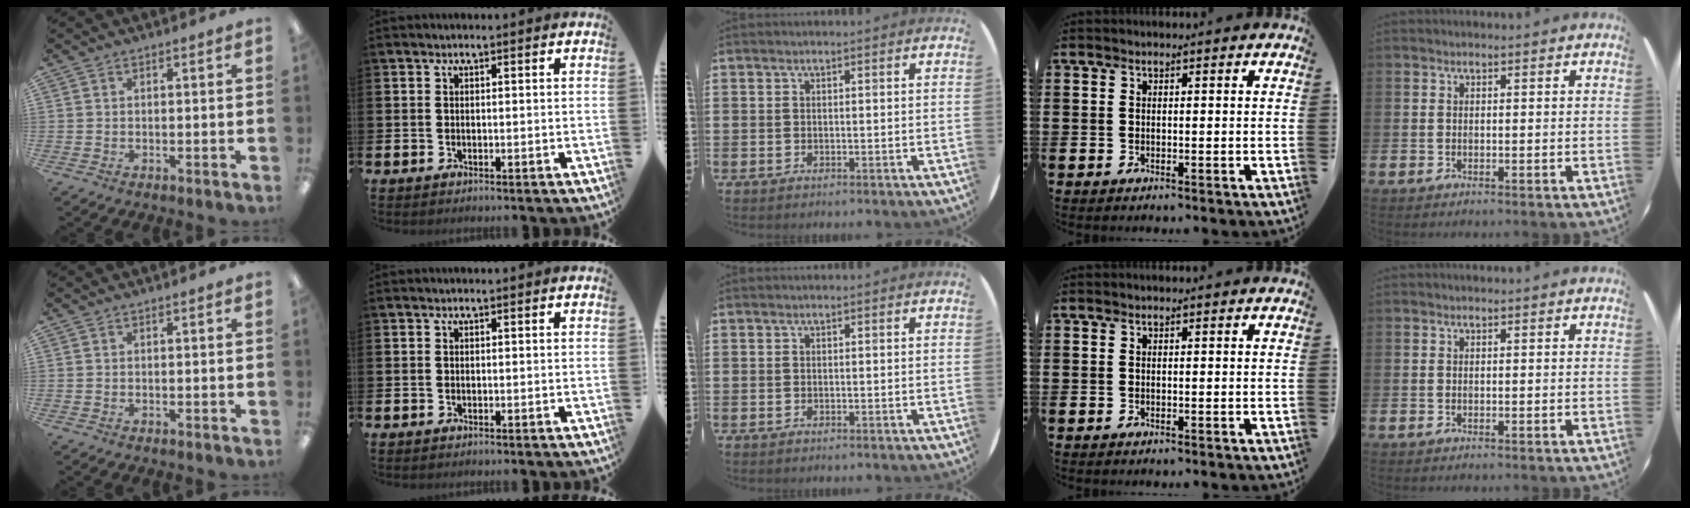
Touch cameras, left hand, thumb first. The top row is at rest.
{}